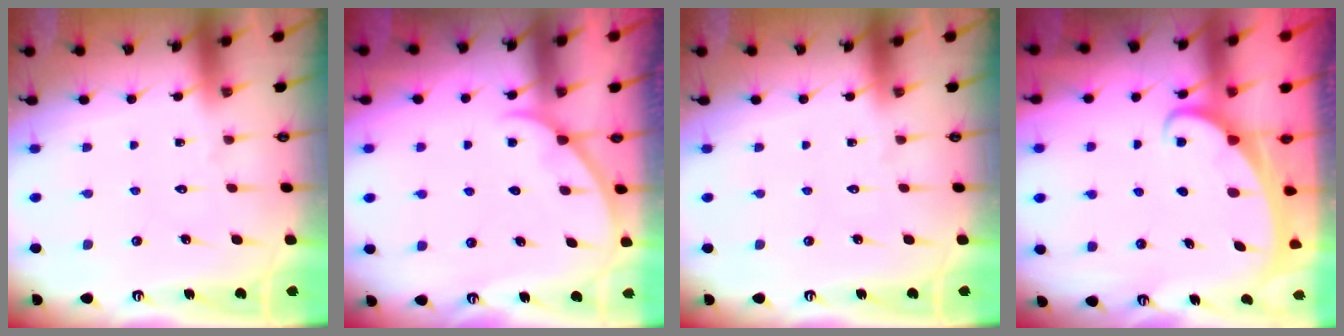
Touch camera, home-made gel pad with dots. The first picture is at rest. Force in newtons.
{"total": 3.2, "press": 3.2, "slide": 0.1}
{"total": 0.0}
{"total": 1.9, "press": 1.9, "slide": 0.1}